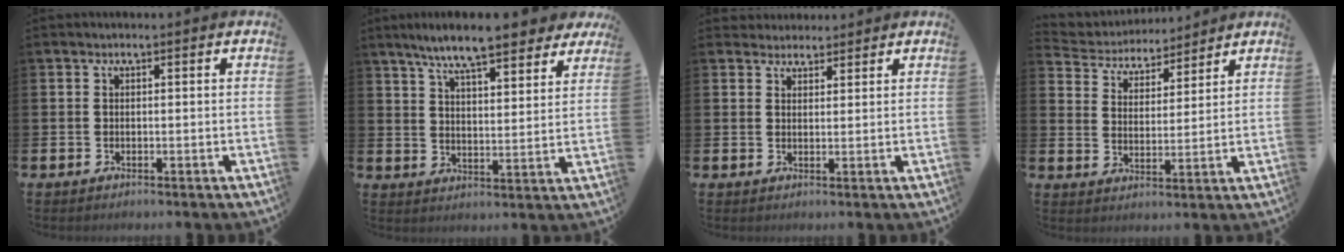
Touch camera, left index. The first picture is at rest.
{"total": 9.1, "force": [8.1, 1.2, 3.9], "torque": [-0.097, -0.036, 0.144]}
{"total": 2.9, "force": [2.6, 1.2, -0.3], "torque": [0.012, -0.012, 0.045]}
{"total": 4.7, "force": [4.5, 1.4, 0.0], "torque": [-0.025, -0.036, 0.074]}